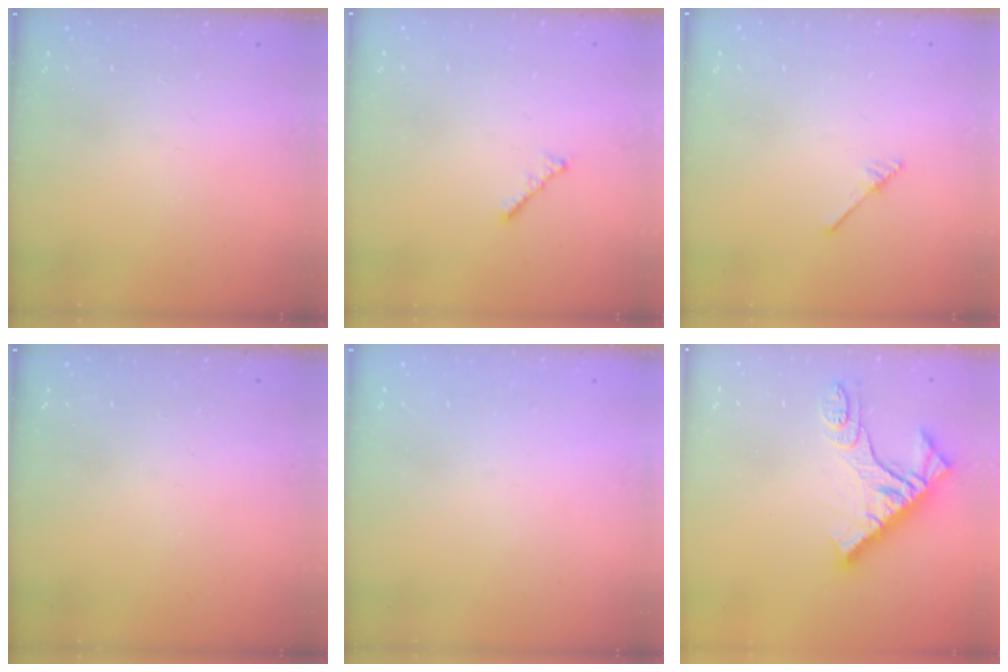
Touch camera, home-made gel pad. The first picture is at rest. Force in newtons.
{"total": 1.7, "press": 1.6, "slide": 0.5}
{"total": 2.5, "press": 2.4, "slide": 0.3}
{"total": 0.0}
{"total": 1.6, "press": 1.6, "slide": 0.2}
{"total": 13.6, "press": 13.5, "slide": 1.5}